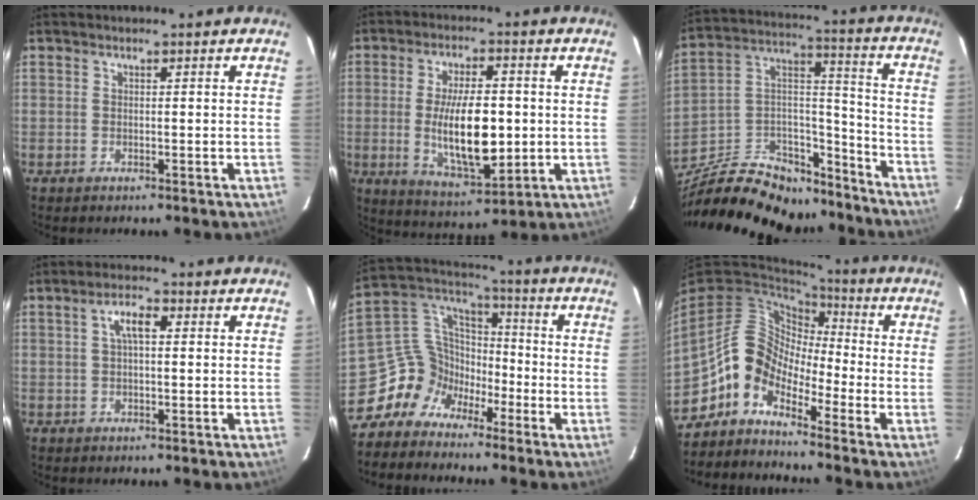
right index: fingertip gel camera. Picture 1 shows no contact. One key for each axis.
{"total": 14.1, "fx": -1.1, "fy": 5.4, "fz": 13.0, "tx": -0.238, "ty": -0.016, "tz": -0.008}
{"total": 30.4, "fx": -23.0, "fy": 13.8, "fz": 14.2, "tx": -0.291, "ty": 0.047, "tz": -0.340}
{"total": 4.0, "fx": 0.8, "fy": 1.6, "fz": 3.6, "tx": -0.069, "ty": 0.013, "tz": 0.016}
{"total": 10.5, "fx": -7.7, "fy": 7.0, "fz": 1.3, "tx": -0.044, "ty": 0.052, "tz": -0.157}
{"total": 9.2, "fx": -5.9, "fy": 5.9, "fz": 4.0, "tx": -0.073, "ty": 0.035, "tz": -0.142}